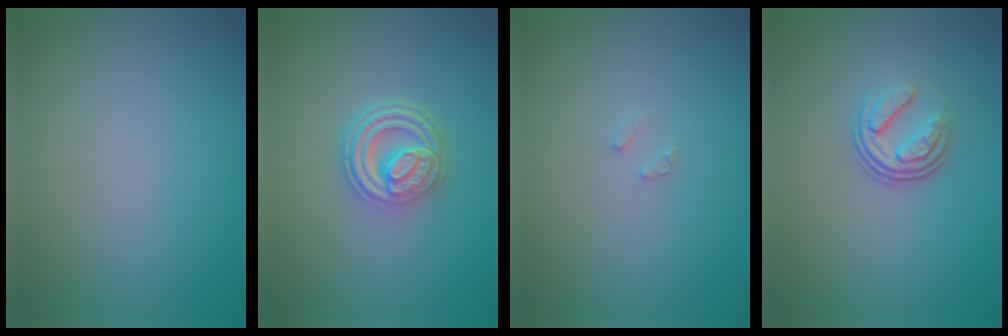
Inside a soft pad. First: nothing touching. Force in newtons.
{"total": 4.8, "press": 3.7, "slide": 3.0}
{"total": 0.8, "press": 0.7, "slide": 0.1}
{"total": 3.7, "press": 2.5, "slide": 2.7}